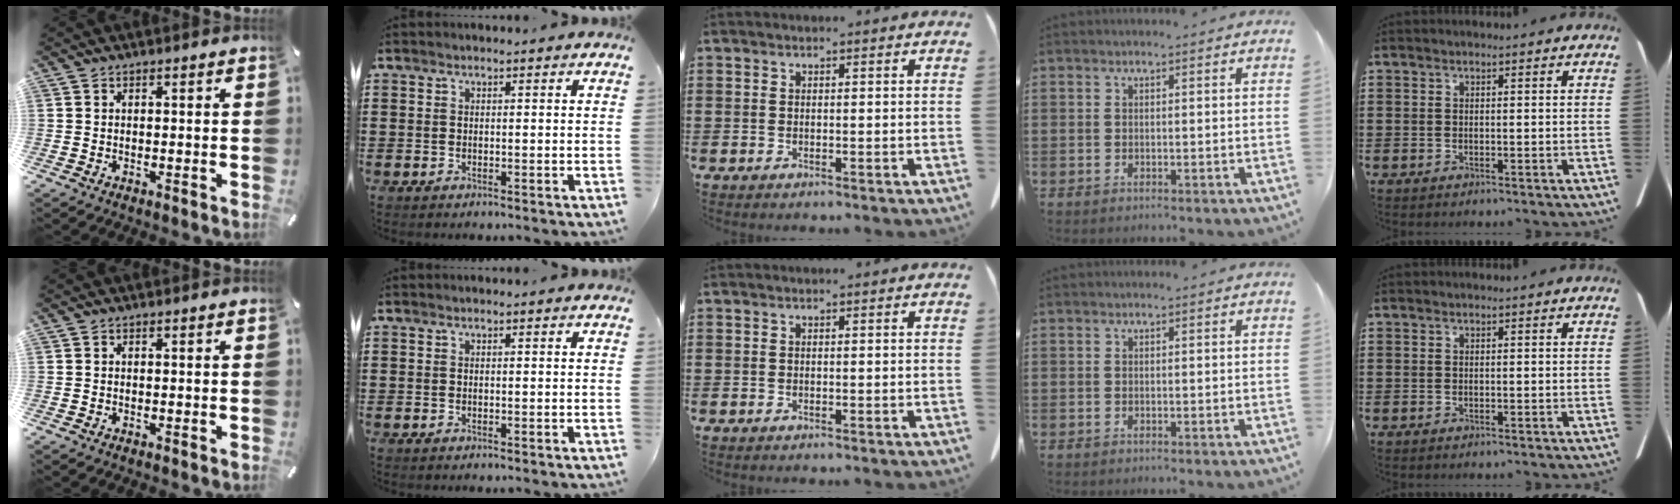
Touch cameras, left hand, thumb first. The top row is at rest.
{}